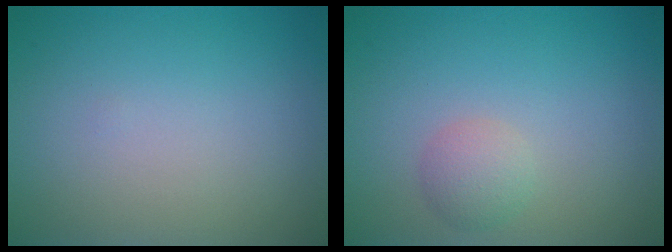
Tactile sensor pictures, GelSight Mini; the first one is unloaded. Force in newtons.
{"total": 1.8, "press": 1.8, "slide": 0.1}